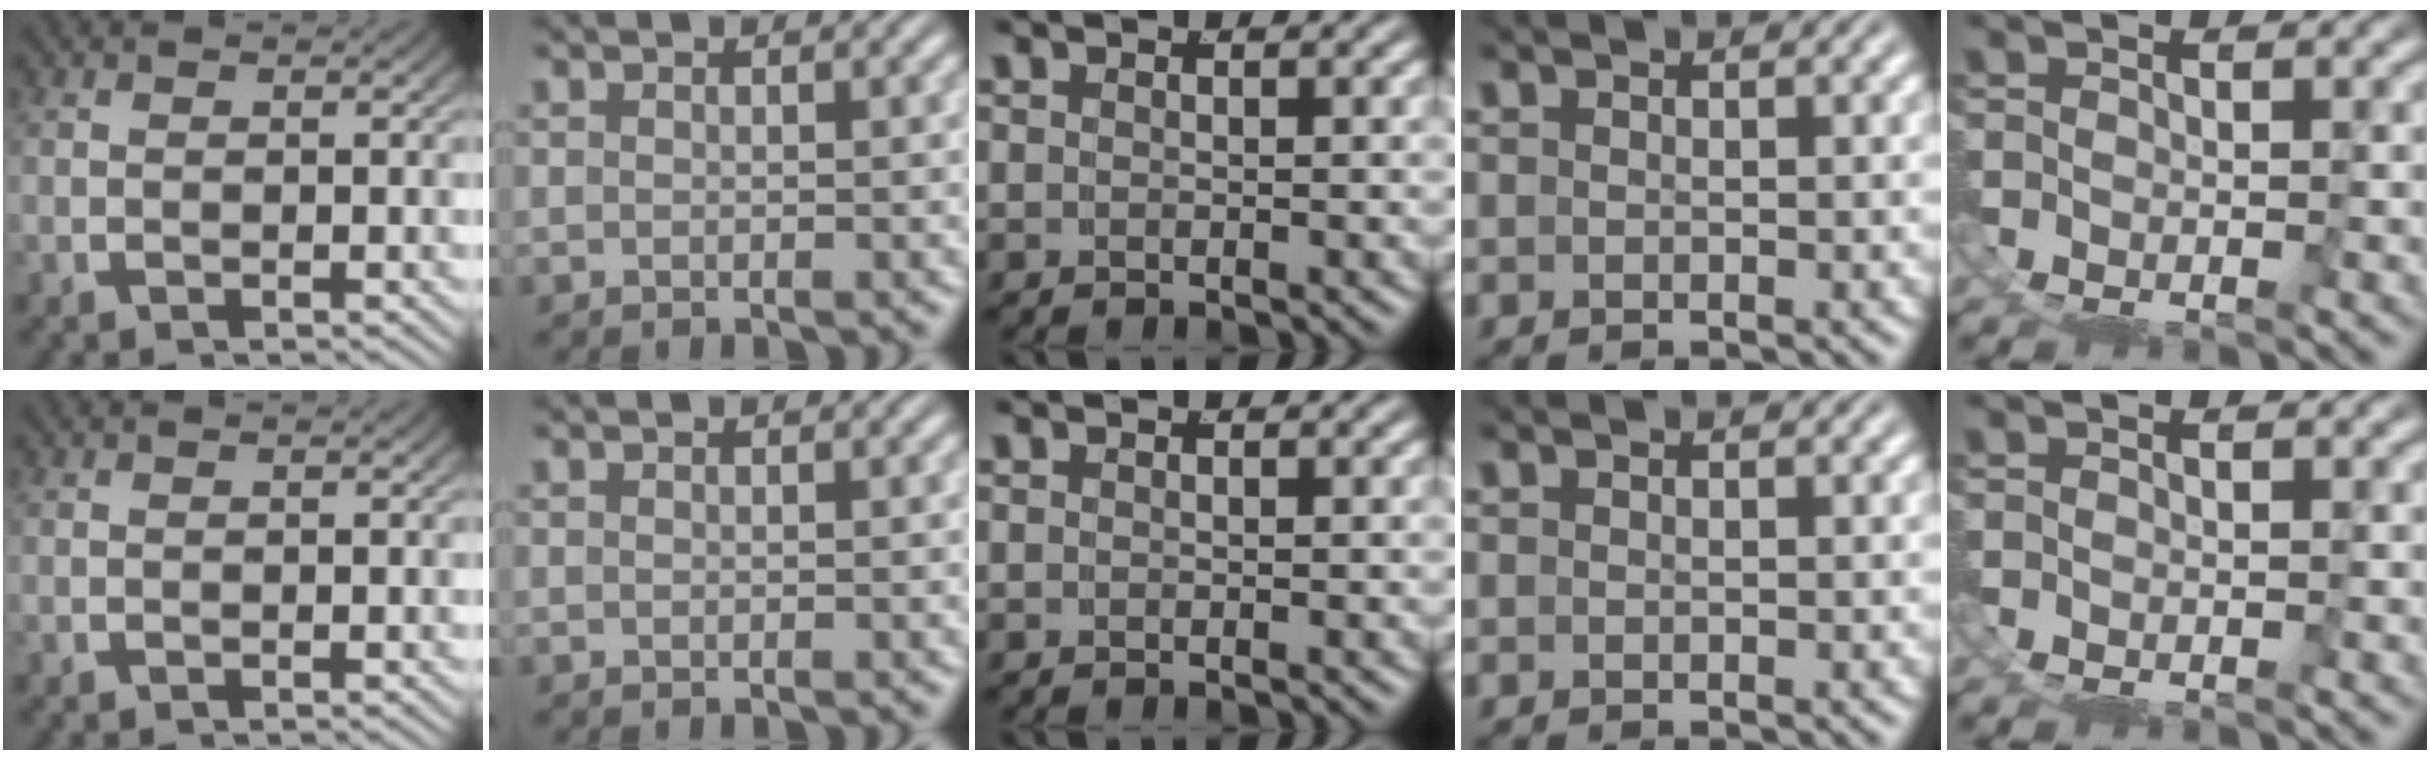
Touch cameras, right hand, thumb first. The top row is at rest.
{}